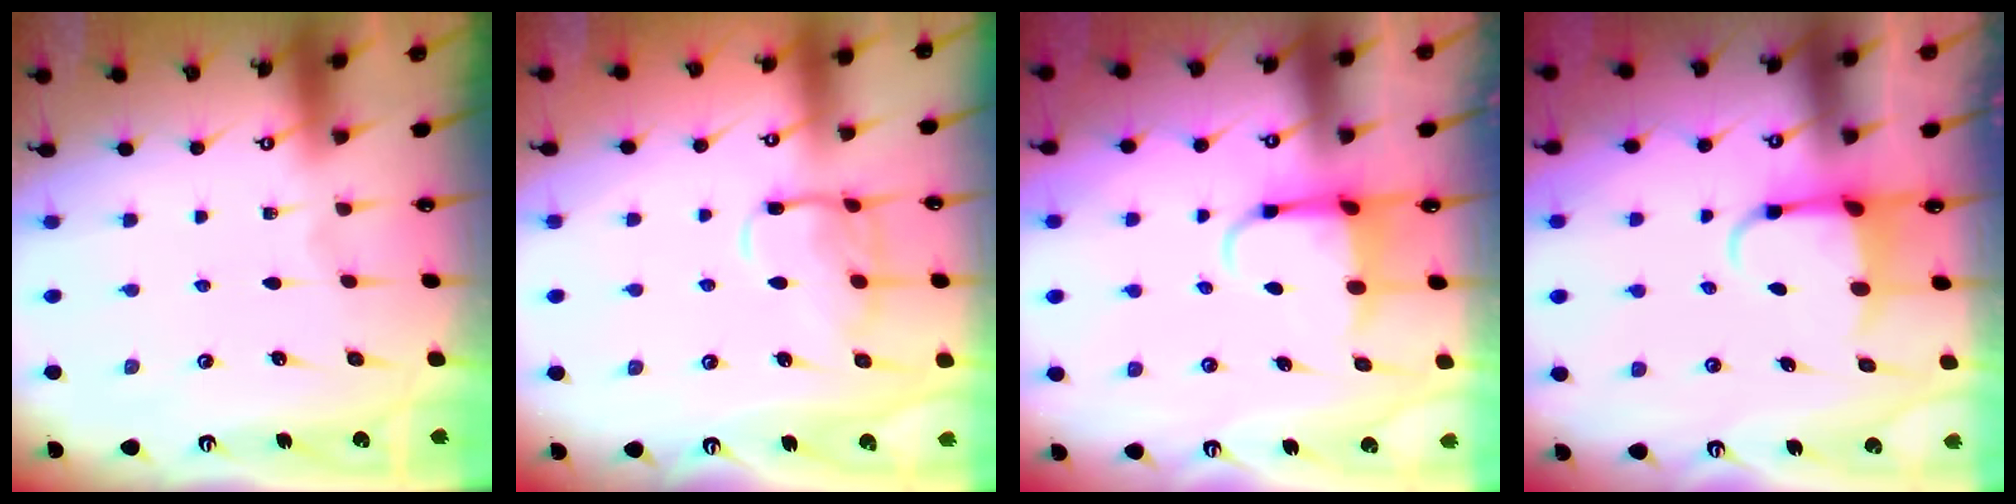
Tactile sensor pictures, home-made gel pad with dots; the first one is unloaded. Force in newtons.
{"total": 12.1, "press": 12.1, "slide": 1.1}
{"total": 5.0, "press": 4.9, "slide": 0.8}
{"total": 3.8, "press": 3.7, "slide": 1.0}